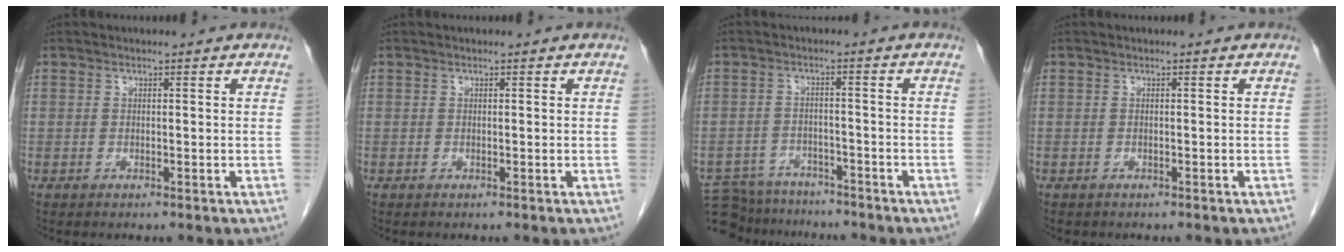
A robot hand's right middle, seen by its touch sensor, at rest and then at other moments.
{"total": 0.0}
{"total": 10.8, "force": [-10.0, 3.7, 1.8], "torque": [-0.039, 0.004, -0.145]}
{"total": 0.6, "force": [-0.4, 0.4, 0.1], "torque": [-0.009, 0.002, -0.006]}